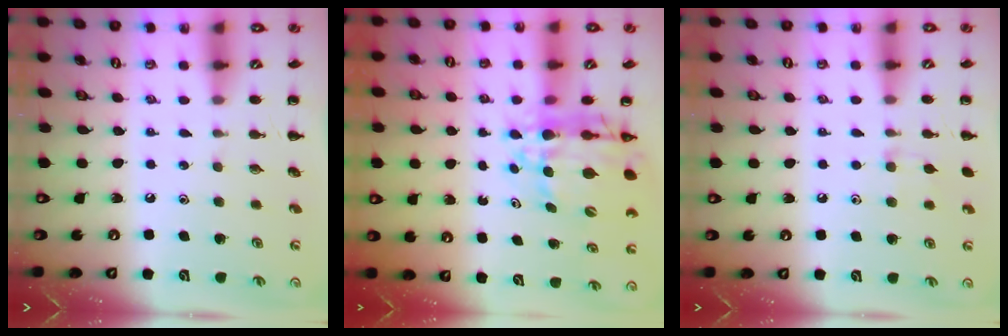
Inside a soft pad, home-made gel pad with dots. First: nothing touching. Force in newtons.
{"total": 9.8, "press": 9.5, "slide": 2.6}
{"total": 6.5, "press": 6.0, "slide": 2.3}